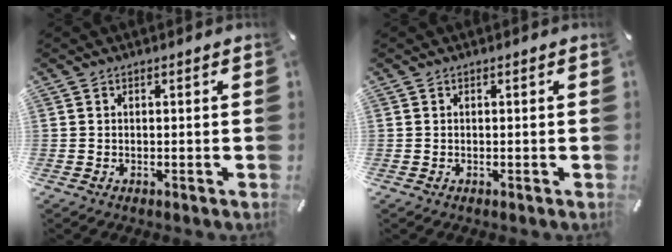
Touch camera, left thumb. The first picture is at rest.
{"total": 0.0}